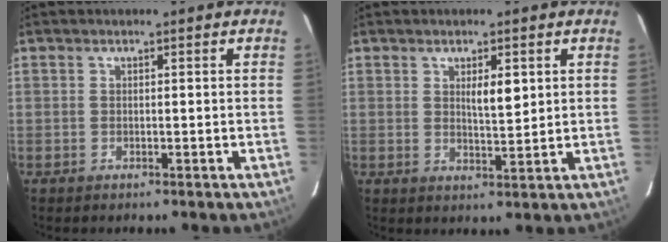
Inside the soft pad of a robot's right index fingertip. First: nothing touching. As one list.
[{"total": 3.8, "force": [1.3, 0.9, 3.4], "torque": [-0.057, -0.004, 0.023]}]